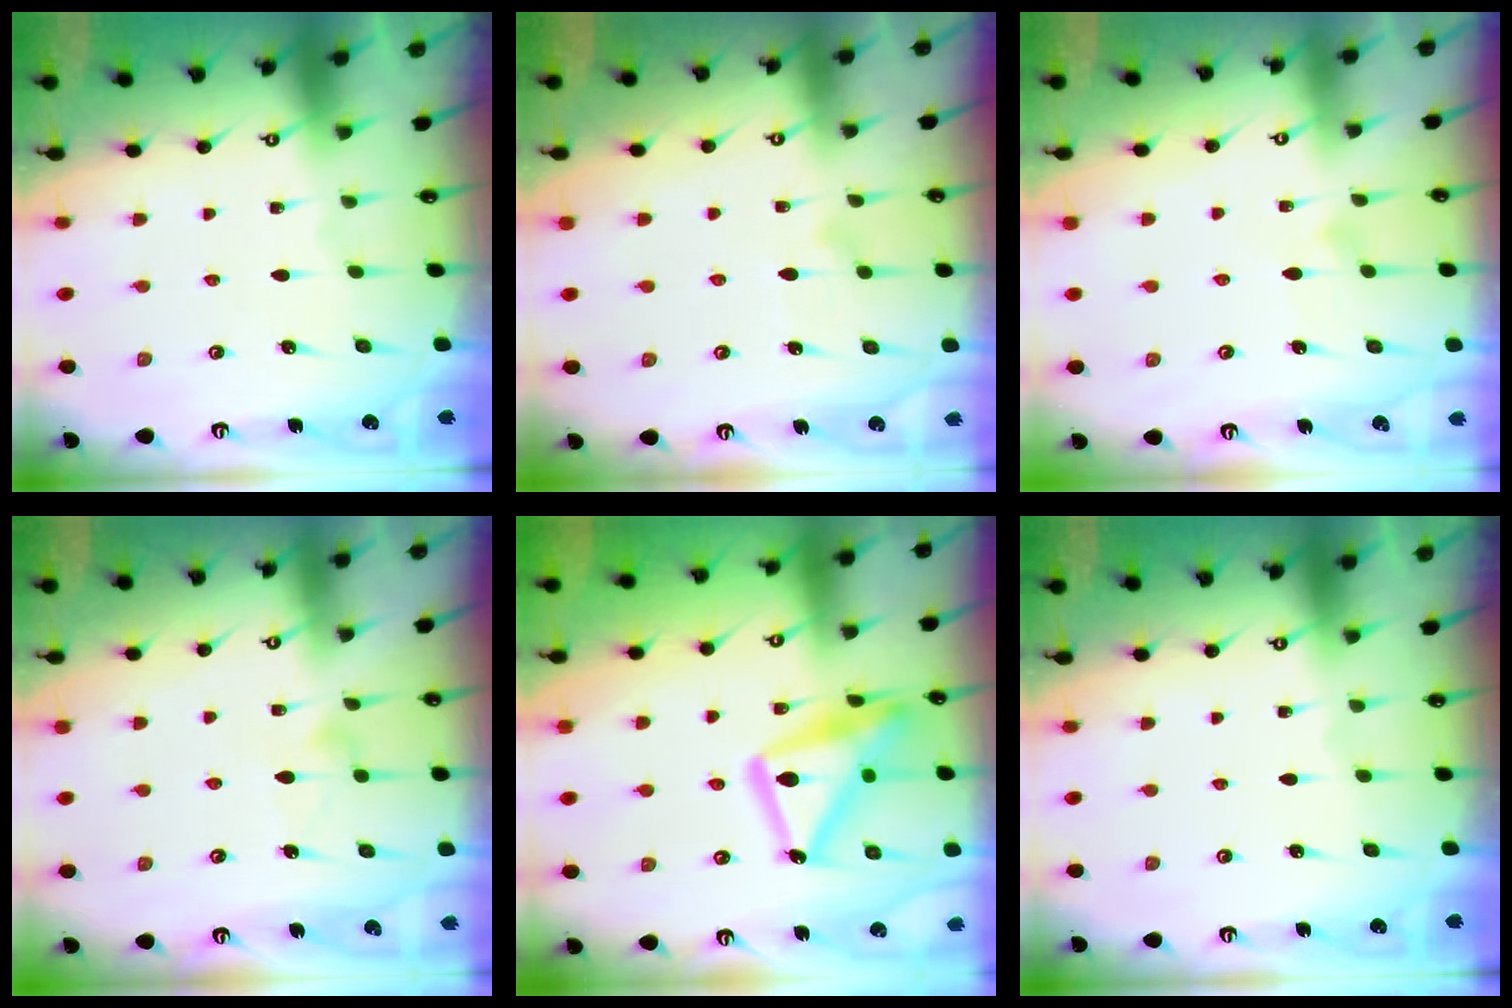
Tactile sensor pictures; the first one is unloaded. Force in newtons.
{"total": 8.3, "press": 8.3, "slide": 0.3}
{"total": 7.3, "press": 7.3, "slide": 0.4}
{"total": 7.7, "press": 7.7, "slide": 0.5}
{"total": 18.9, "press": 18.8, "slide": 1.2}
{"total": 0.0}